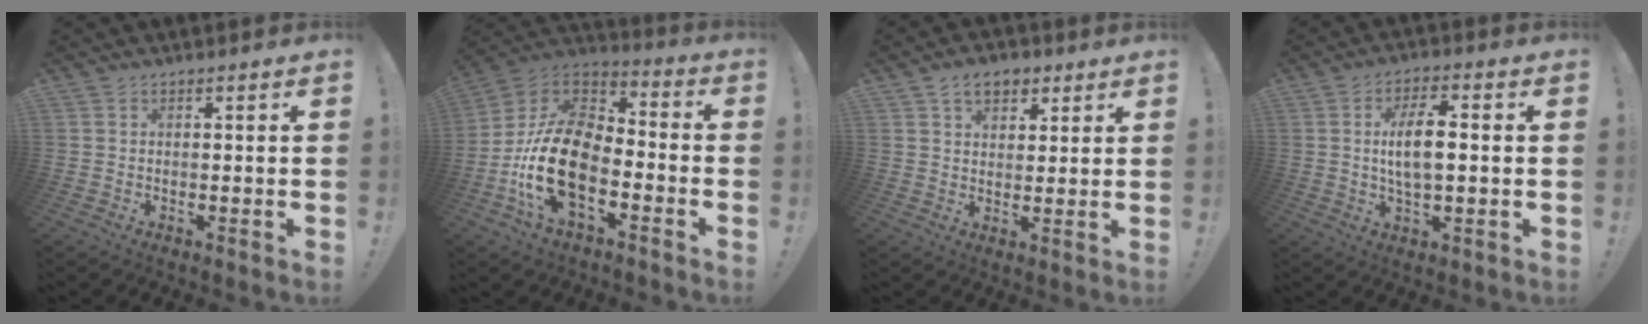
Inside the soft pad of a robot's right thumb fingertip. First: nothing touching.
{"total": 21.4, "force": [-7.4, 12.3, 15.9], "torque": [-0.331, 0.039, -0.118]}
{"total": 7.3, "force": [3.9, 5.0, 3.7], "torque": [-0.053, -0.002, 0.072]}
{"total": 9.4, "force": [0.6, 4.0, 8.5], "torque": [-0.153, 0.004, 0.005]}